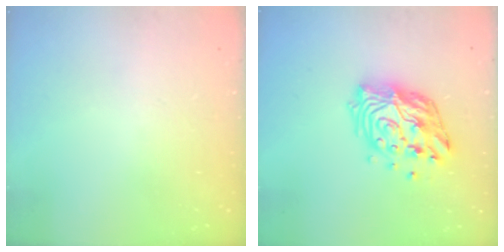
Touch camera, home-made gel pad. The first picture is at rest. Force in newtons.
{"total": 15.0, "press": 14.9, "slide": 1.6}